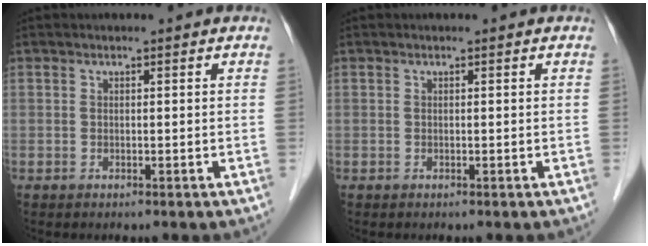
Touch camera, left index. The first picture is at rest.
{"total": 0.0}